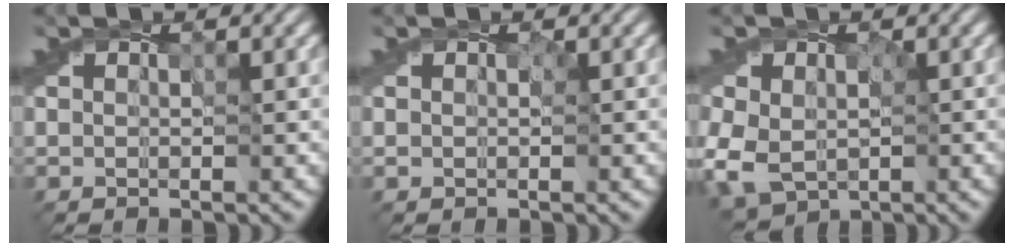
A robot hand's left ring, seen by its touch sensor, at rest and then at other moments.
{"total": 0.0}
{"total": 7.5, "force": [-1.7, 5.8, 4.5], "torque": [-0.104, -0.014, -0.033]}